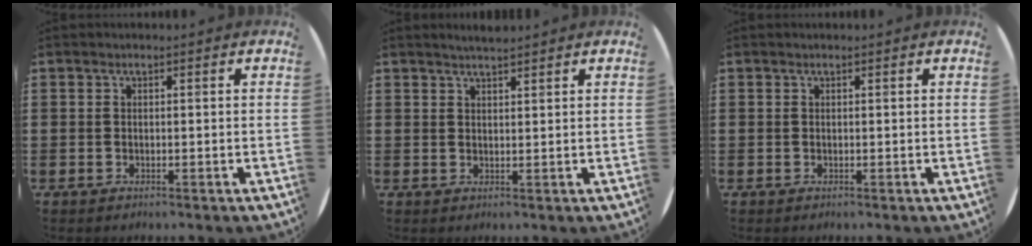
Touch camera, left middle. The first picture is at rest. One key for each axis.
{"total": 1.9, "fx": 1.8, "fy": 0.0, "fz": 0.5, "tx": -0.010, "ty": 0.003, "tz": 0.033}
{"total": 0.0}